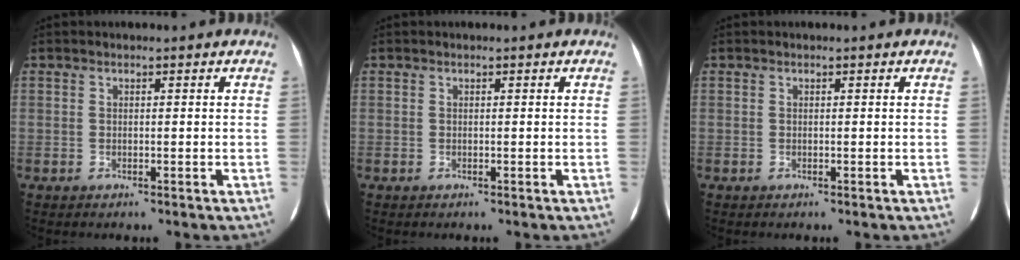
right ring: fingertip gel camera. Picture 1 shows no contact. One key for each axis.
{"total": 0.0}
{"total": 0.0}